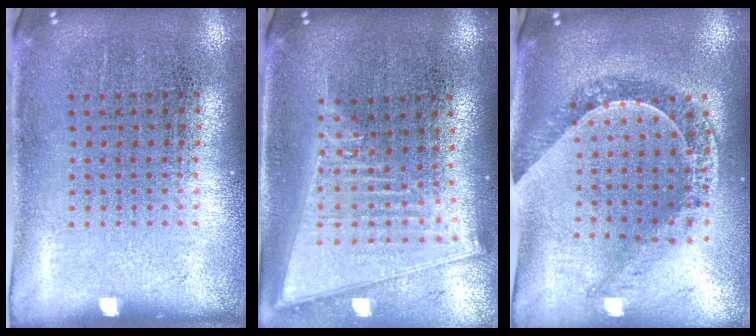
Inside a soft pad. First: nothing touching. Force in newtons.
{"total": 2.2, "press": 1.8, "slide": 1.2}
{"total": 1.0, "press": 1.0, "slide": 0.1}